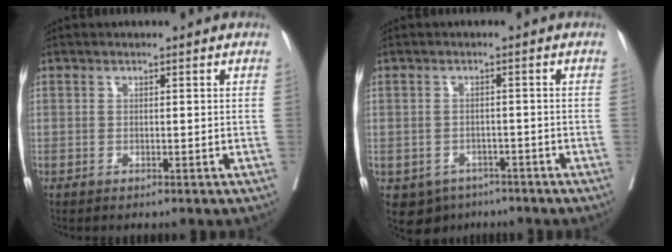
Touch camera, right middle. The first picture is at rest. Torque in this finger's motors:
{"motor_torque": [0.34, -0.37, 0.00, 0.02]}